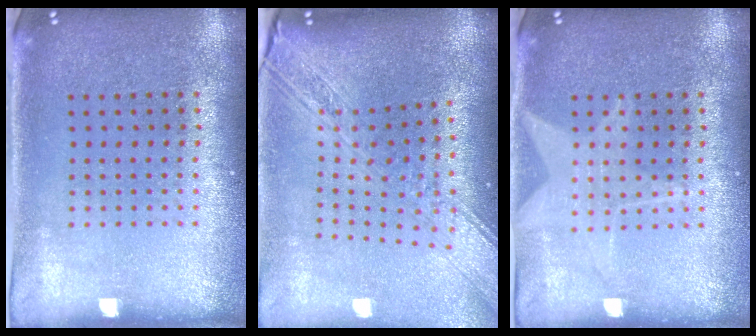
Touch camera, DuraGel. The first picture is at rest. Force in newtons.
{"total": 3.0, "press": 2.3, "slide": 1.9}
{"total": 1.9, "press": 1.9, "slide": 0.2}